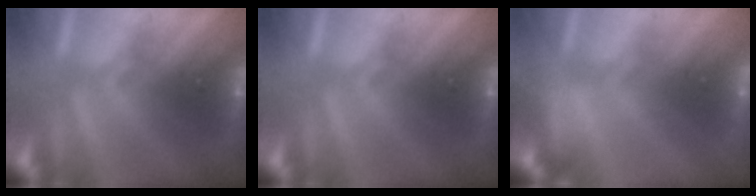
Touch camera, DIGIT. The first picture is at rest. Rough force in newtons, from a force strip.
{"total": 0.0}
{"total": 2.8}